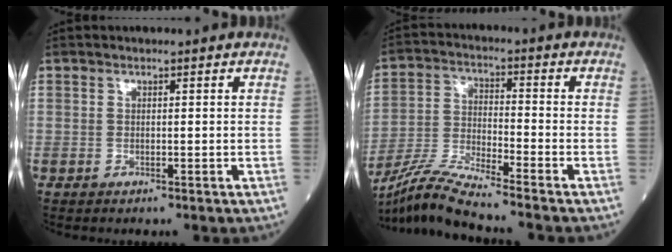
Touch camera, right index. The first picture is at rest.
{"total": 10.2, "force": [-9.3, -1.6, 3.9], "torque": [-0.083, -0.019, -0.179]}